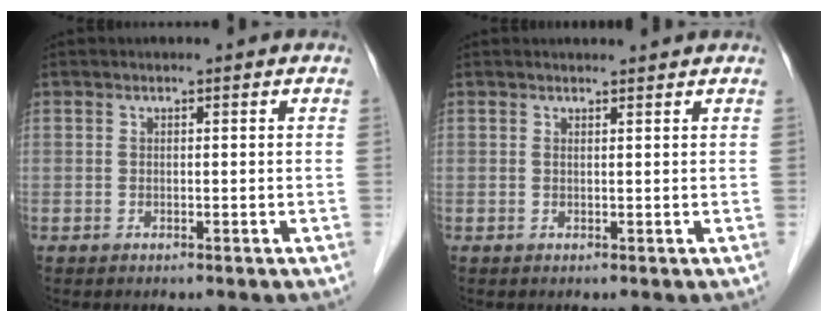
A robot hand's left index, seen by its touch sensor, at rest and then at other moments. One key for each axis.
{"total": 2.1, "fx": 2.1, "fy": -0.3, "fz": 0.4, "tx": -0.010, "ty": 0.003, "tz": 0.025}